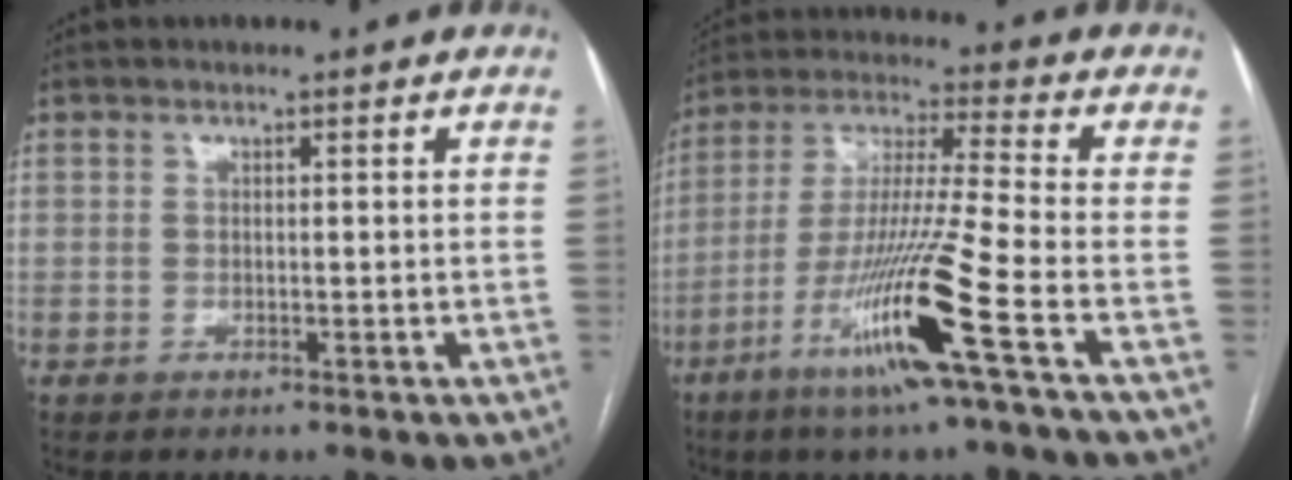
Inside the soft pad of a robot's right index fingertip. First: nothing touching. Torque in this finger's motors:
{"motor_torque": [1.98, -0.15, 1.05, 0.21]}